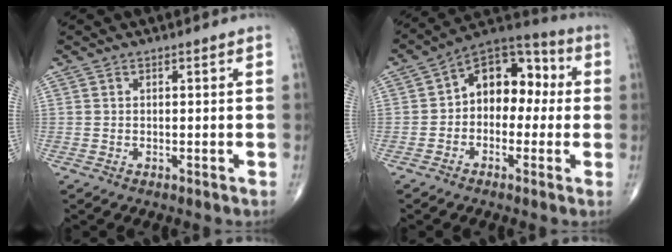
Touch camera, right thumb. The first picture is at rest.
{"total": 12.4, "force": [0.6, 8.6, 8.9], "torque": [-0.087, 0.043, -0.011]}